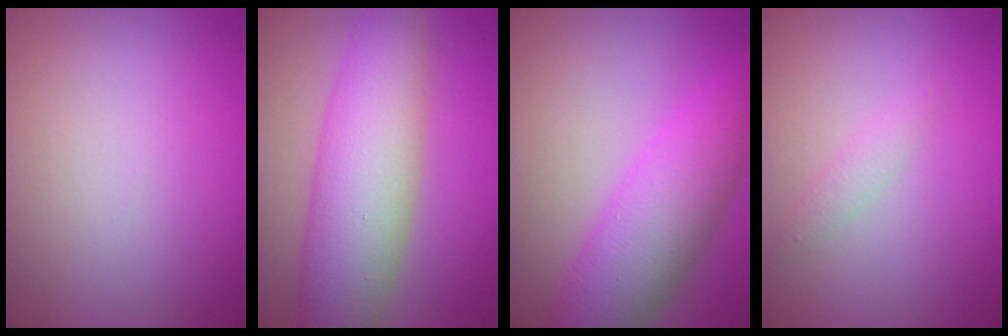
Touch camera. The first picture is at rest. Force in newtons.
{"total": 8.2, "press": 8.2, "slide": 0.1}
{"total": 7.1, "press": 7.1, "slide": 0.1}
{"total": 1.0, "press": 1.0, "slide": 0.0}